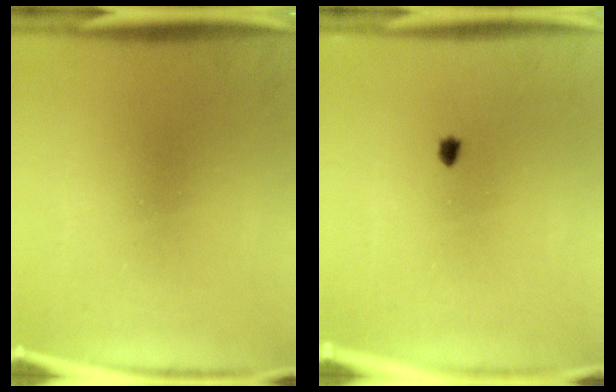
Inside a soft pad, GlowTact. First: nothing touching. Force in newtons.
{"total": 0.6}